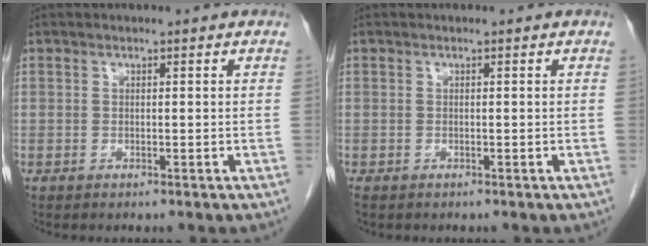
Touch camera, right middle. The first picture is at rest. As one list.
[{"total": 0.9, "force": [-0.7, 0.5, 0.4], "torque": [-0.009, -0.001, -0.009]}]